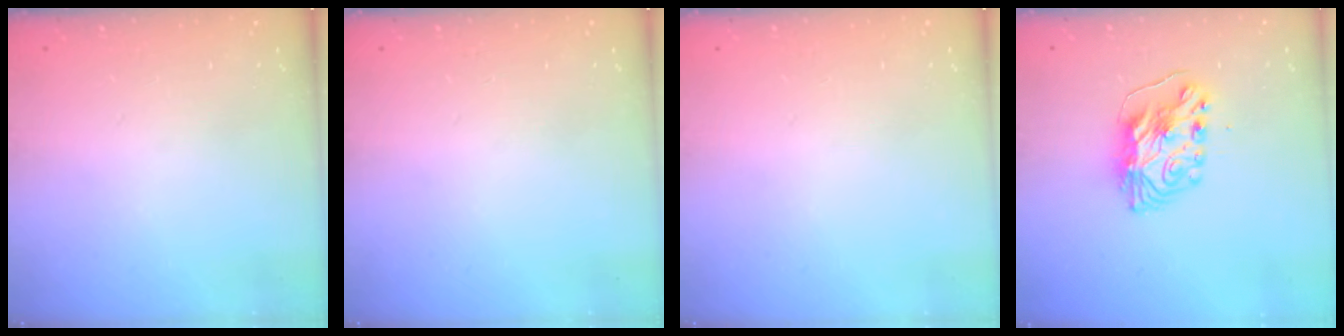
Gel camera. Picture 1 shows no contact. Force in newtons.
{"total": 0.0}
{"total": 0.0}
{"total": 7.7, "press": 7.7, "slide": 0.8}